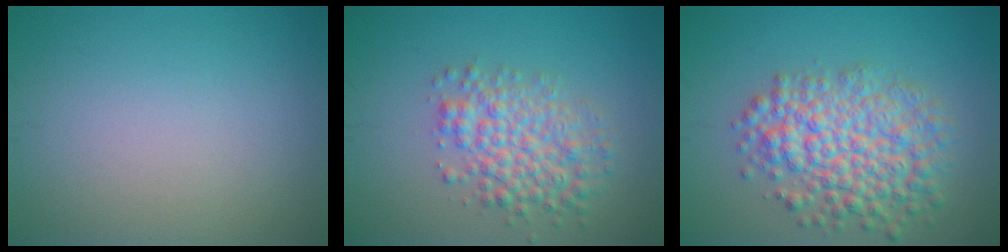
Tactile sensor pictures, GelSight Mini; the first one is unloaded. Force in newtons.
{"total": 4.6, "press": 4.6, "slide": 0.2}
{"total": 7.0, "press": 7.0, "slide": 0.2}